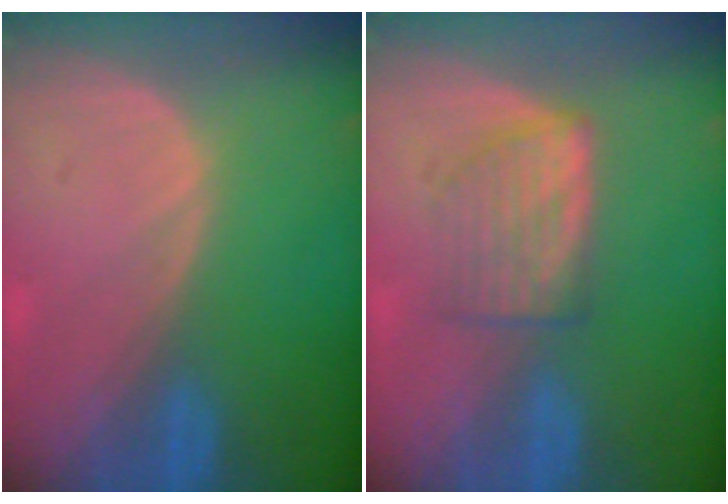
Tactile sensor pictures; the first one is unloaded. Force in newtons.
{"total": 5.2, "press": 5.0, "slide": 1.4}